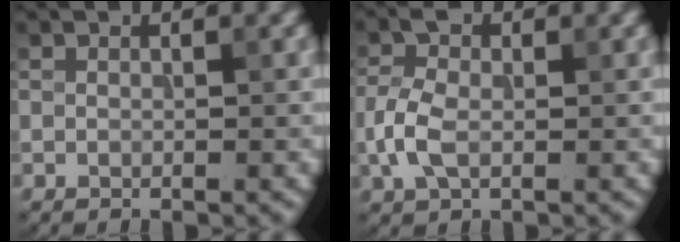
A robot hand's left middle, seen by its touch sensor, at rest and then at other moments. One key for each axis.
{"total": 3.5, "fx": -0.7, "fy": 2.2, "fz": 2.6, "tx": -0.063, "ty": 0.005, "tz": -0.018}